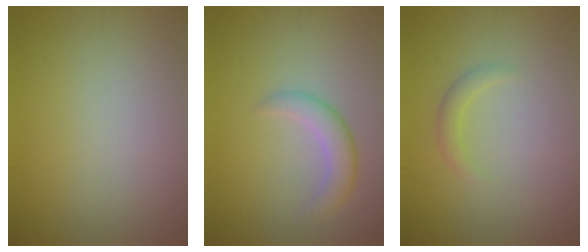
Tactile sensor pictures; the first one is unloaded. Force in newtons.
{"total": 2.6, "press": 2.6, "slide": 0.1}
{"total": 1.2, "press": 1.2, "slide": 0.1}